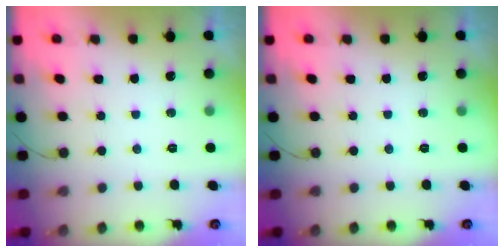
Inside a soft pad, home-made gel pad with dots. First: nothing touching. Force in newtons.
{"total": 0.0}